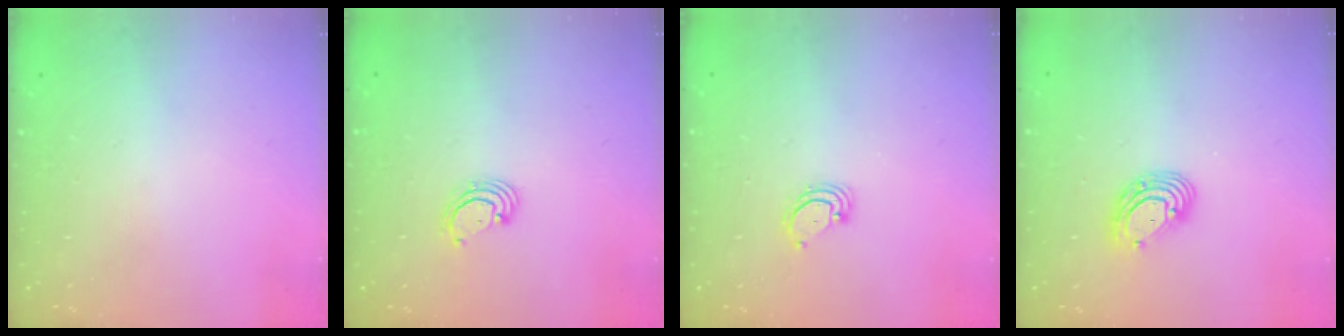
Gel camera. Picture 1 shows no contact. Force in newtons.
{"total": 2.3, "press": 2.3, "slide": 0.1}
{"total": 2.8, "press": 2.8, "slide": 0.2}
{"total": 8.8, "press": 8.6, "slide": 1.7}